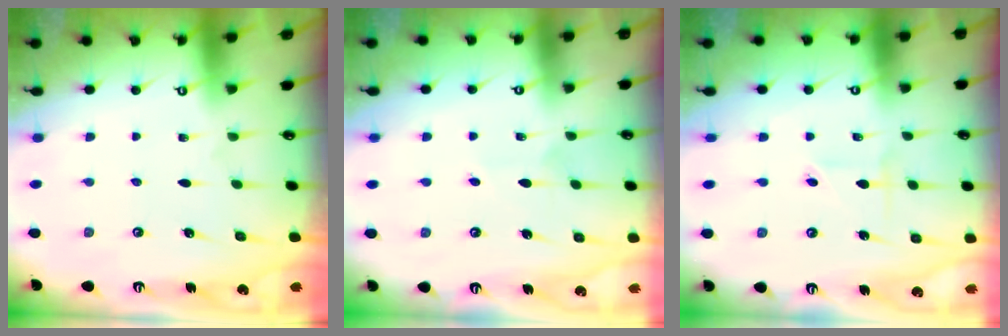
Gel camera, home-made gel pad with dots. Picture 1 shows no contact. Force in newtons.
{"total": 4.6, "press": 4.6, "slide": 0.4}
{"total": 2.1, "press": 1.8, "slide": 1.1}